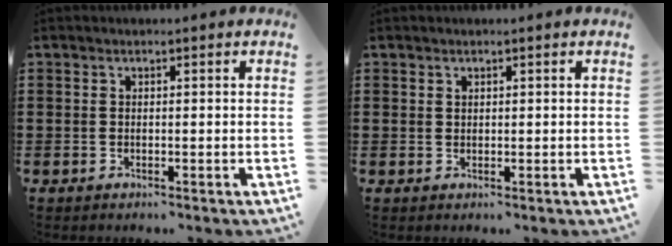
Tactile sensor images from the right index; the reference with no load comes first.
{"total": 0.8, "force": [0.6, 0.5, 0.1], "torque": [-0.005, 0.002, 0.012]}